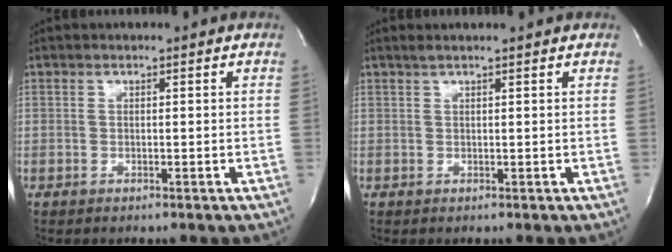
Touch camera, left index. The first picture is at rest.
{"total": 2.5, "force": [2.0, -0.3, 1.4], "torque": [-0.021, 0.022, 0.037]}